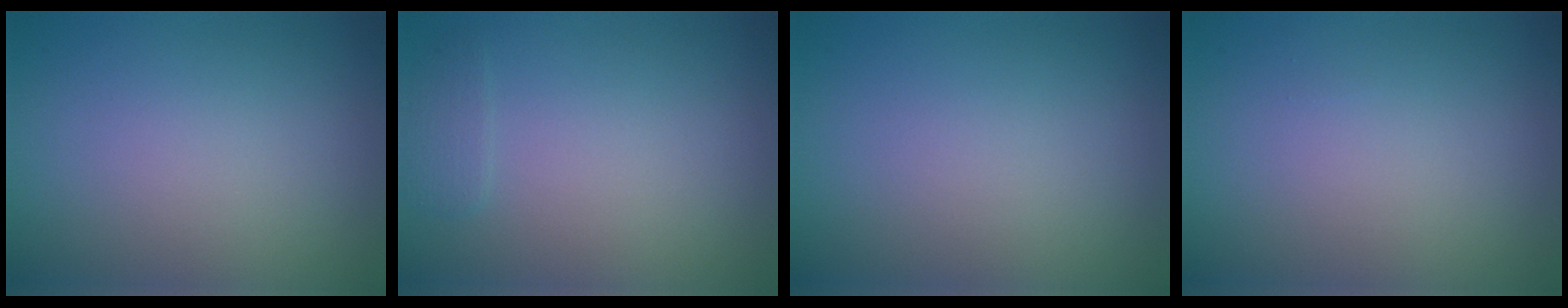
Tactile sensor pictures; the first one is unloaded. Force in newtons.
{"total": 1.1, "press": 1.1, "slide": 0.1}
{"total": 0.0}
{"total": 0.0}